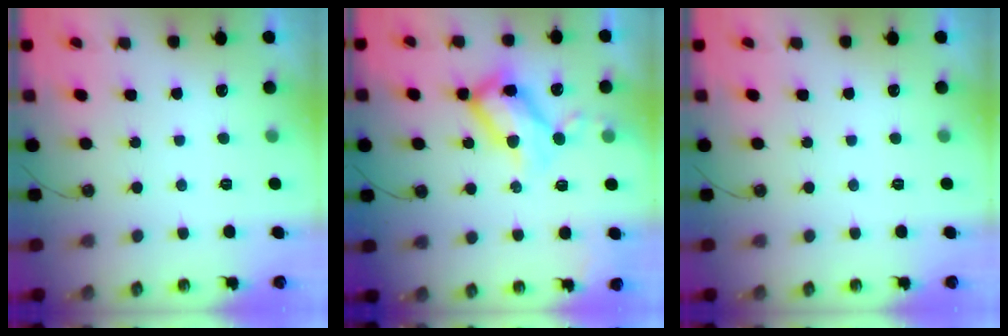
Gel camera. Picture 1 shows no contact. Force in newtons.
{"total": 16.3, "press": 16.2, "slide": 1.3}
{"total": 0.0}